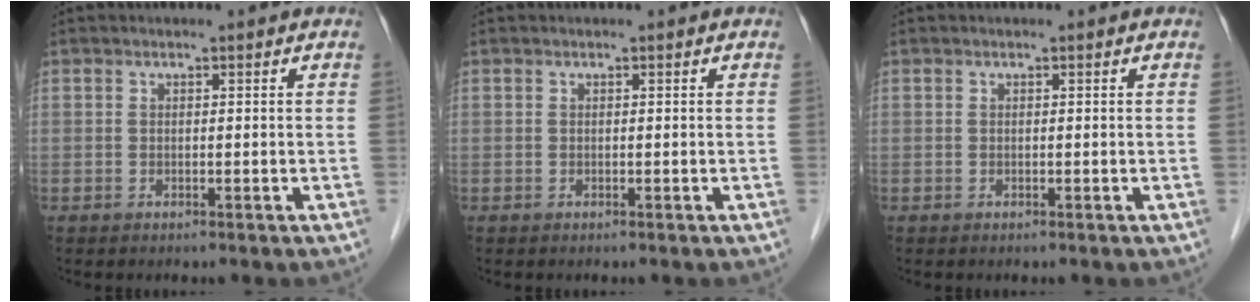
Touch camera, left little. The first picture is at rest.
{"total": 0.0}
{"total": 0.0}